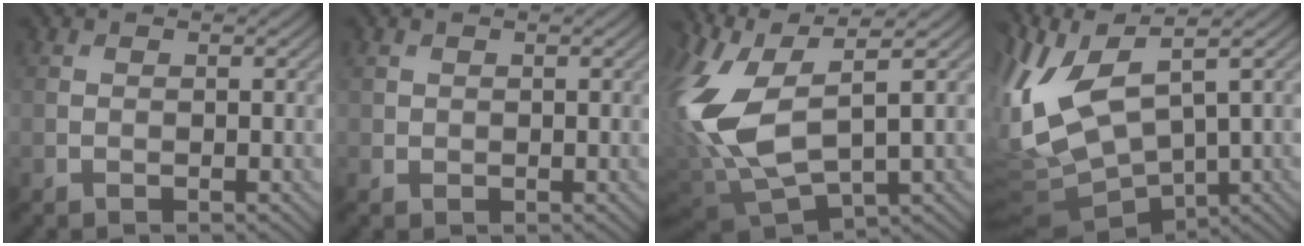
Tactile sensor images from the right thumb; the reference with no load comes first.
{"total": 1.1, "force": [0.4, 1.0, 0.1], "torque": [-0.004, -0.005, 0.009]}
{"total": 16.6, "force": [0.6, 6.9, 15.1], "torque": [-0.373, -0.003, 0.027]}
{"total": 12.2, "force": [2.8, 5.2, 10.7], "torque": [-0.270, -0.002, 0.068]}